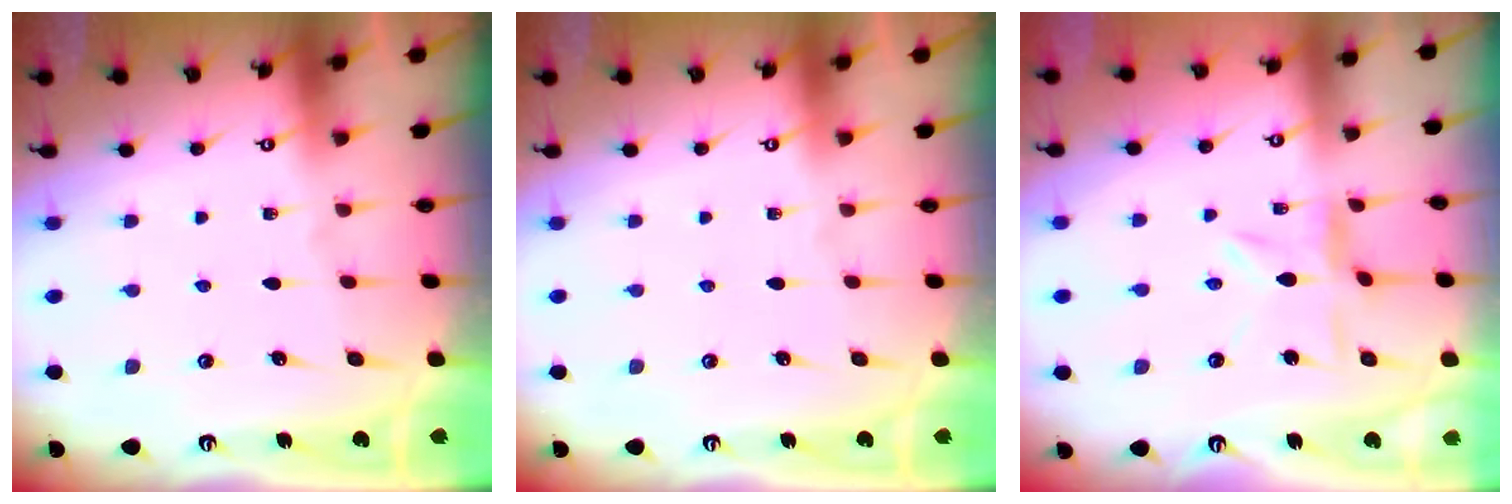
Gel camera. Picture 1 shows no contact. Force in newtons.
{"total": 0.0}
{"total": 3.7, "press": 3.7, "slide": 0.4}